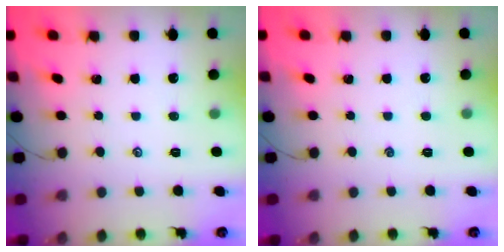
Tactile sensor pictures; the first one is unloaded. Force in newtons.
{"total": 0.0}